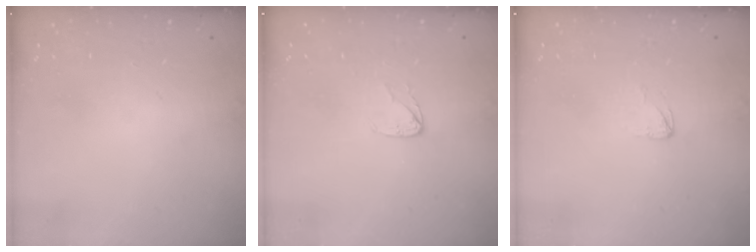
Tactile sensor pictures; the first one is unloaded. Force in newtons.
{"total": 3.6, "press": 3.6, "slide": 0.3}
{"total": 2.1, "press": 2.1, "slide": 0.2}